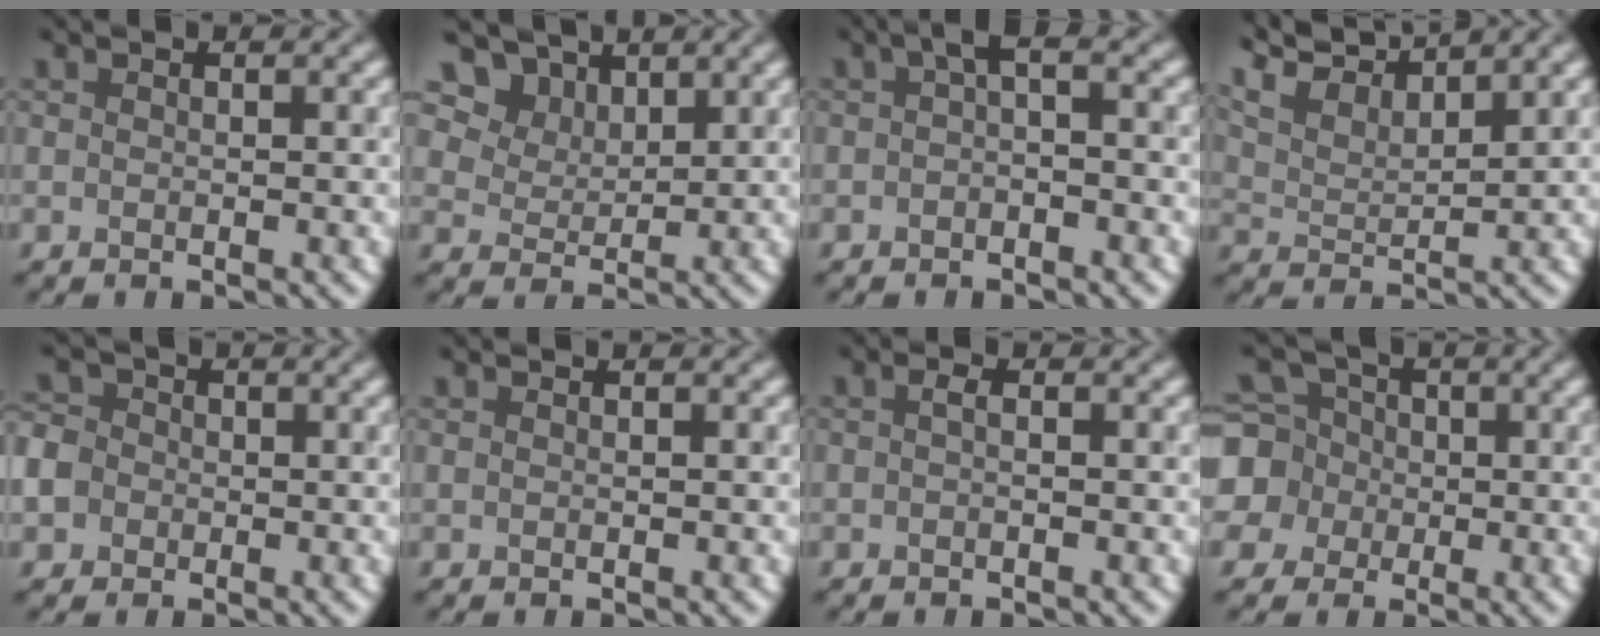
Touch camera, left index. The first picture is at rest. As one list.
[{"total": 7.0, "force": [5.1, 4.2, 2.3], "torque": [-0.075, -0.002, 0.099]}, {"total": 1.4, "force": [-0.1, 0.2, 1.4], "torque": [-0.024, 0.006, -0.002]}, {"total": 7.0, "force": [6.4, 1.1, 2.6], "torque": [-0.059, 0.020, 0.105]}, {"total": 5.4, "force": [-1.1, 4.9, 2.1], "torque": [-0.054, 0.015, -0.048]}, {"total": 0.0}, {"total": 0.6, "force": [0.0, 0.0, 0.6], "torque": [-0.012, 0.003, 0.001]}, {"total": 8.1, "force": [0.8, 7.6, 2.7], "torque": [-0.083, 0.031, -0.021]}]